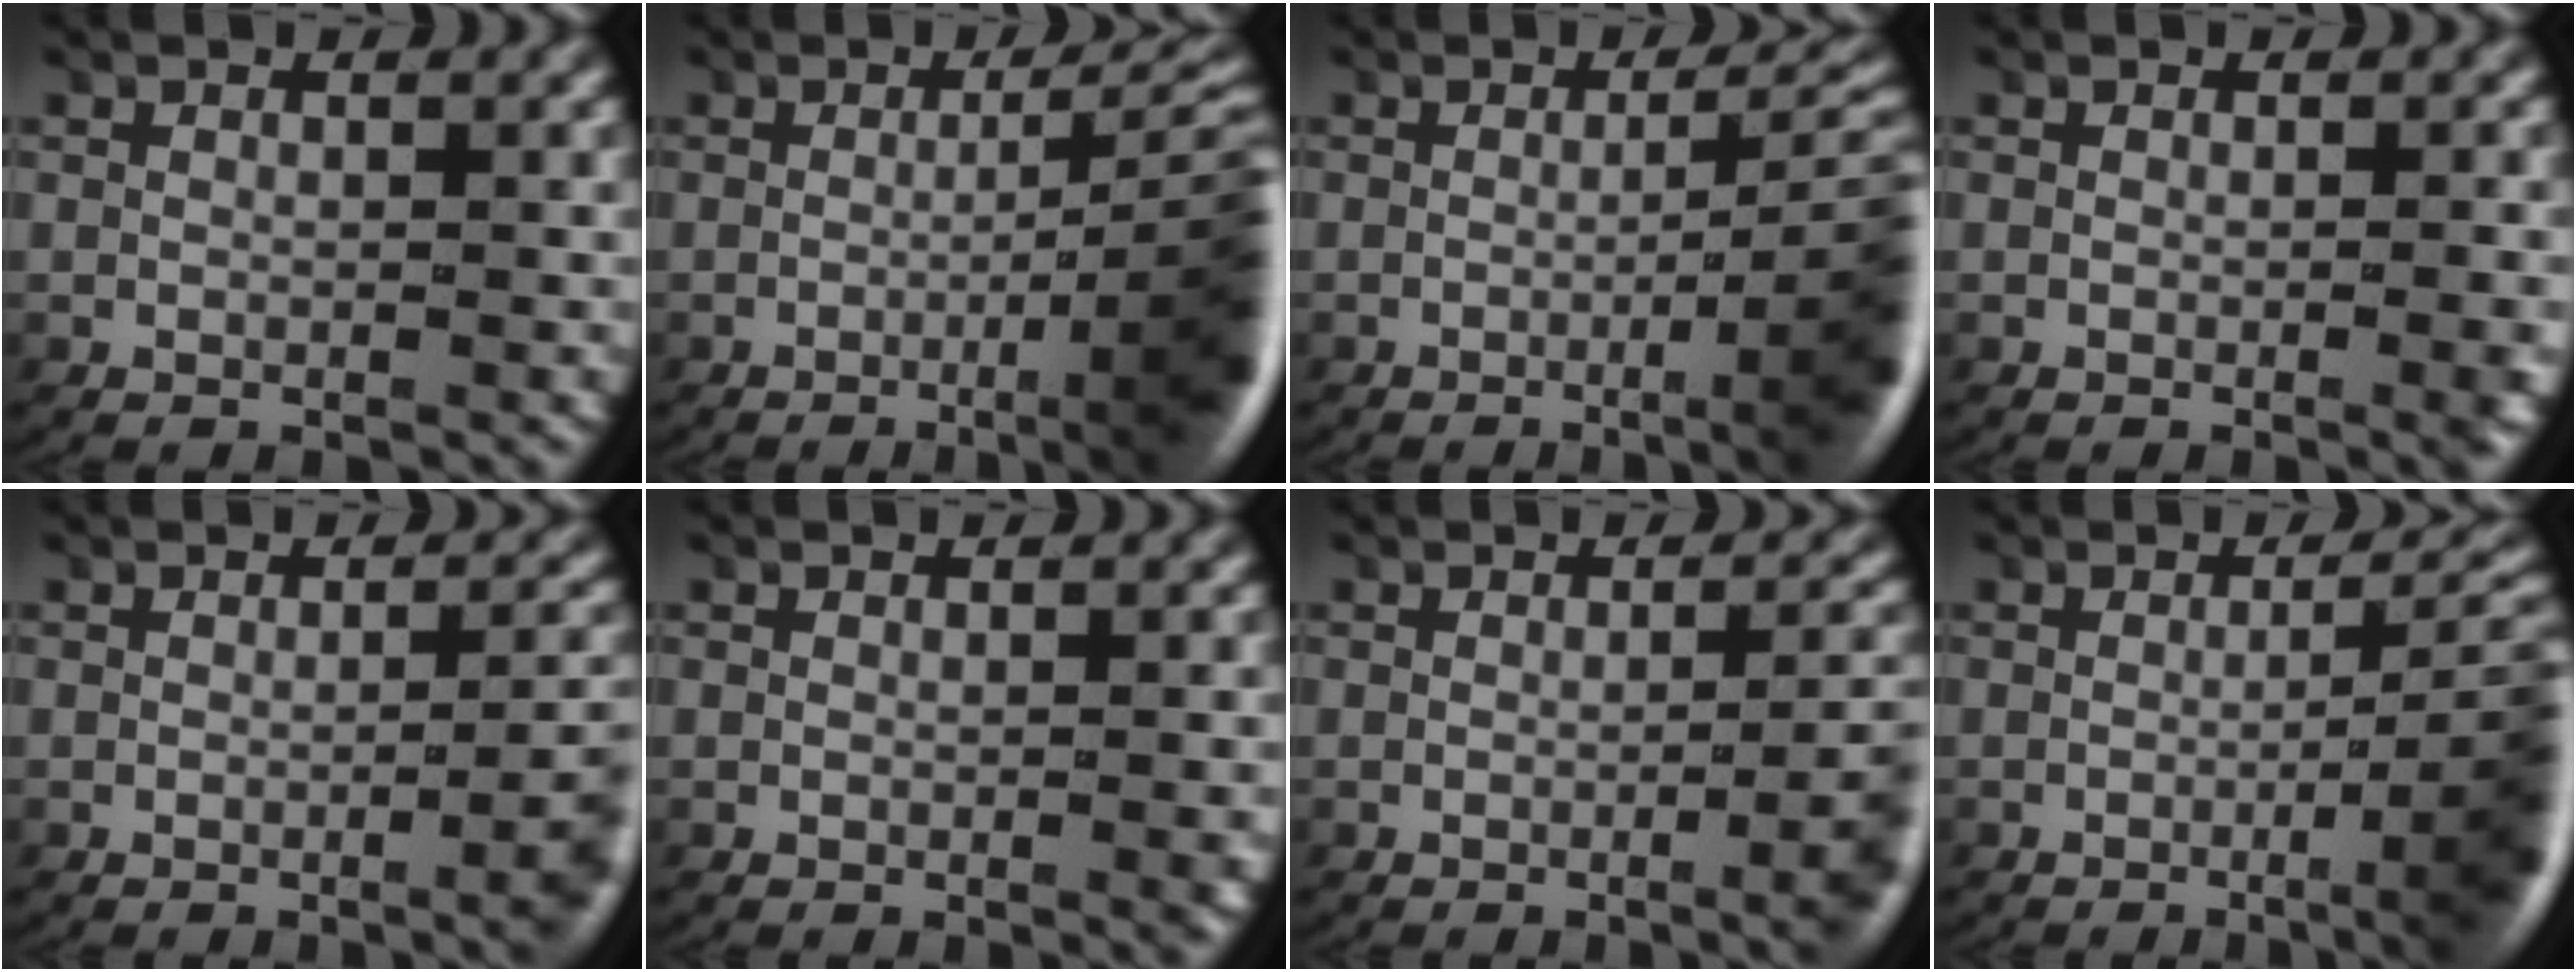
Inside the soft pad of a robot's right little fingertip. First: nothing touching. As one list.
[{"total": 9.0, "force": [-2.3, 2.5, 8.4], "torque": [-0.084, 0.000, -0.040]}, {"total": 7.8, "force": [-1.9, 2.2, 7.3], "torque": [-0.073, 0.001, -0.037]}, {"total": 1.1, "force": [-0.3, 0.0, 1.0], "torque": [-0.009, 0.005, -0.008]}, {"total": 3.7, "force": [-0.9, 0.7, 3.5], "torque": [-0.036, 0.003, -0.017]}, {"total": 0.6, "force": [-0.1, 0.0, 0.6], "torque": [-0.002, 0.004, -0.005]}, {"total": 4.1, "force": [-1.1, 0.8, 3.9], "torque": [-0.040, 0.003, -0.020]}, {"total": 7.6, "force": [-1.9, 2.2, 7.1], "torque": [-0.071, 0.003, -0.036]}]